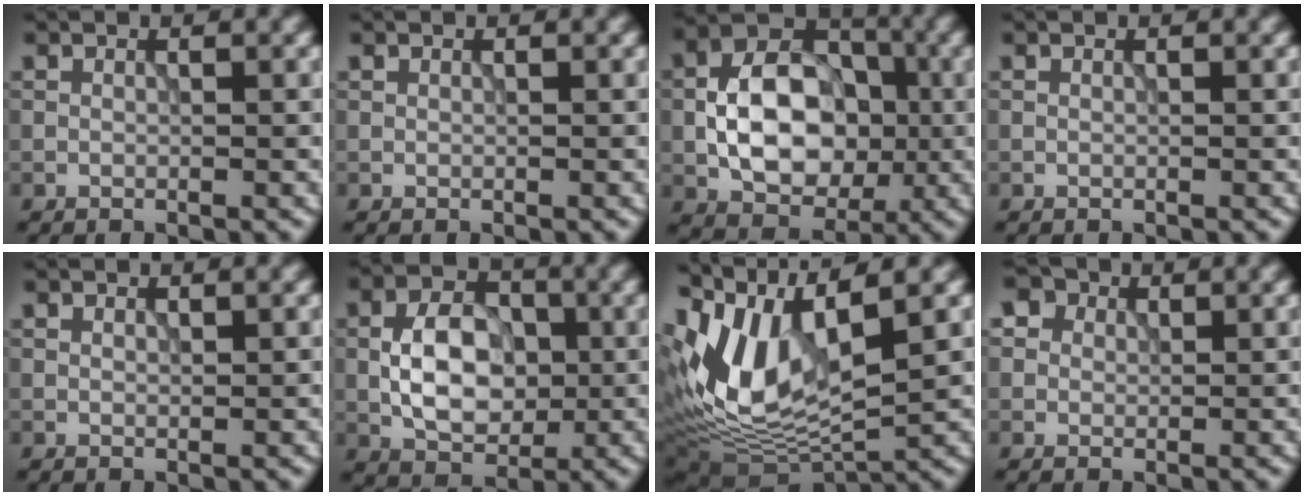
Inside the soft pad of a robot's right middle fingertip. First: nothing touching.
{"total": 0.0}
{"total": 8.7, "force": [-1.4, 6.0, 6.1], "torque": [-0.099, 0.011, -0.027]}
{"total": 0.0}
{"total": 0.0}
{"total": 6.2, "force": [-0.8, 4.1, 4.6], "torque": [-0.077, 0.001, -0.015]}
{"total": 10.7, "force": [2.3, 5.0, 9.1], "torque": [-0.197, 0.002, 0.041]}
{"total": 4.8, "force": [2.7, 3.4, 2.0], "torque": [-0.053, 0.012, 0.031]}